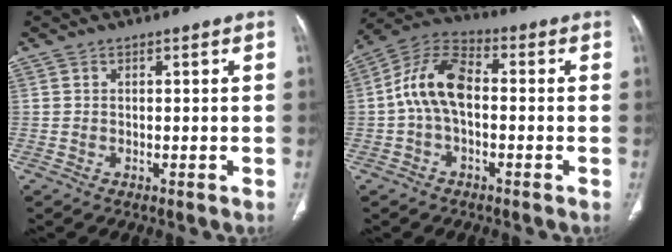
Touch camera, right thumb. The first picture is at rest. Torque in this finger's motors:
{"motor_torque": [1.49, 1.40, 1.39, -0.63, 0.12]}